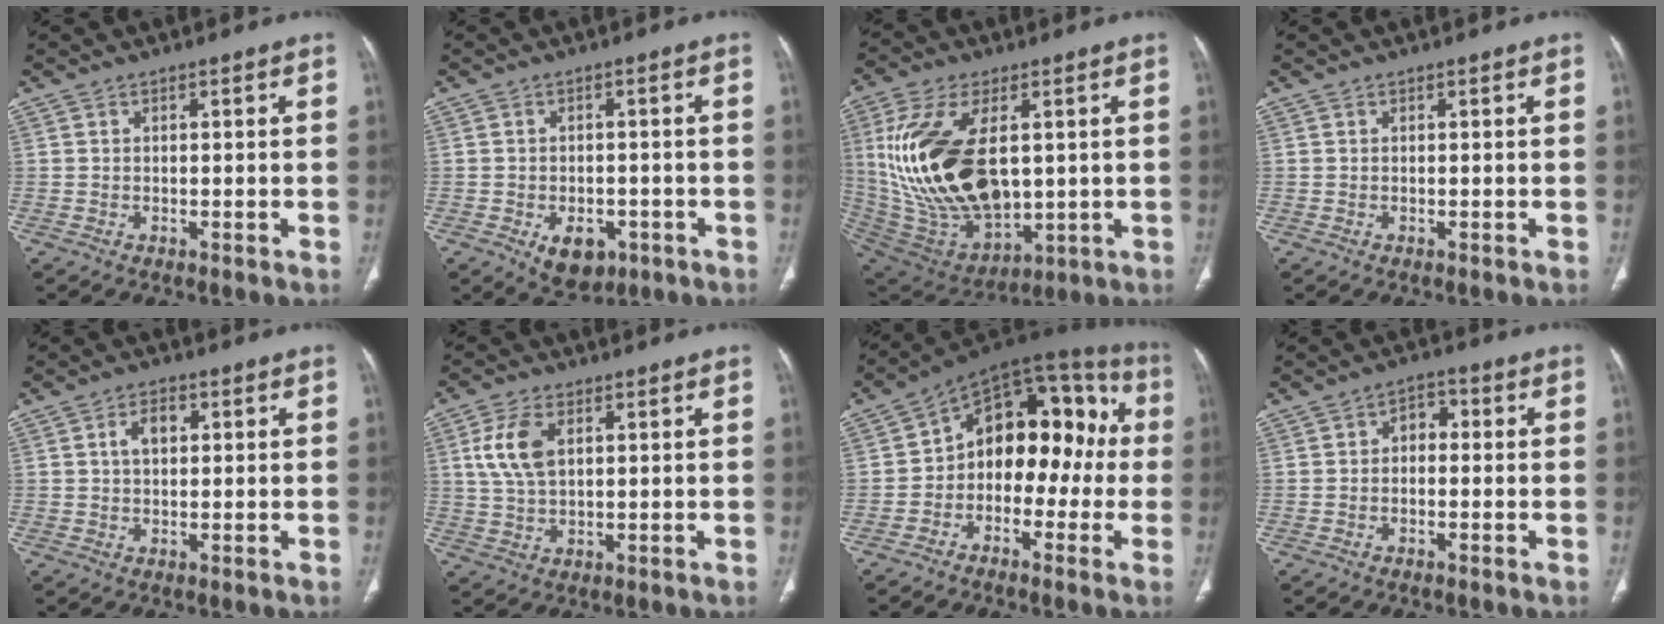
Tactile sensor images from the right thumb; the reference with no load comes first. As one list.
[{"total": 6.8, "force": [-3.0, 4.5, 4.1], "torque": [-0.041, 0.009, -0.032]}, {"total": 25.4, "force": [2.9, 13.9, 21.0], "torque": [-0.413, -0.023, 0.073]}, {"total": 0.0}, {"total": 4.0, "force": [1.1, 2.5, 3.0], "torque": [-0.049, 0.006, 0.017]}, {"total": 7.6, "force": [2.2, 4.2, 5.9], "torque": [-0.127, -0.001, 0.047]}, {"total": 17.8, "force": [-0.4, 11.6, 13.5], "torque": [-0.132, 0.059, -0.022]}, {"total": 3.7, "force": [-0.2, 2.6, 2.6], "torque": [-0.023, 0.017, -0.016]}]